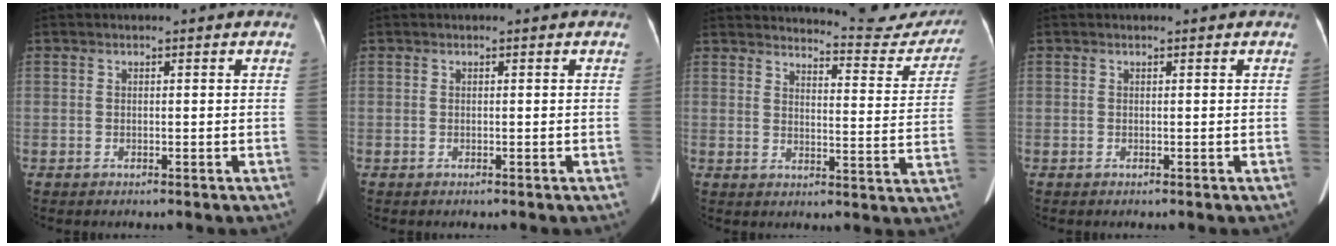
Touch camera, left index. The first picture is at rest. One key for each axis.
{"total": 0.0}
{"total": 14.4, "fx": 14.1, "fy": 1.7, "fz": 2.0, "tx": -0.007, "ty": -0.065, "tz": 0.150}
{"total": 0.0}